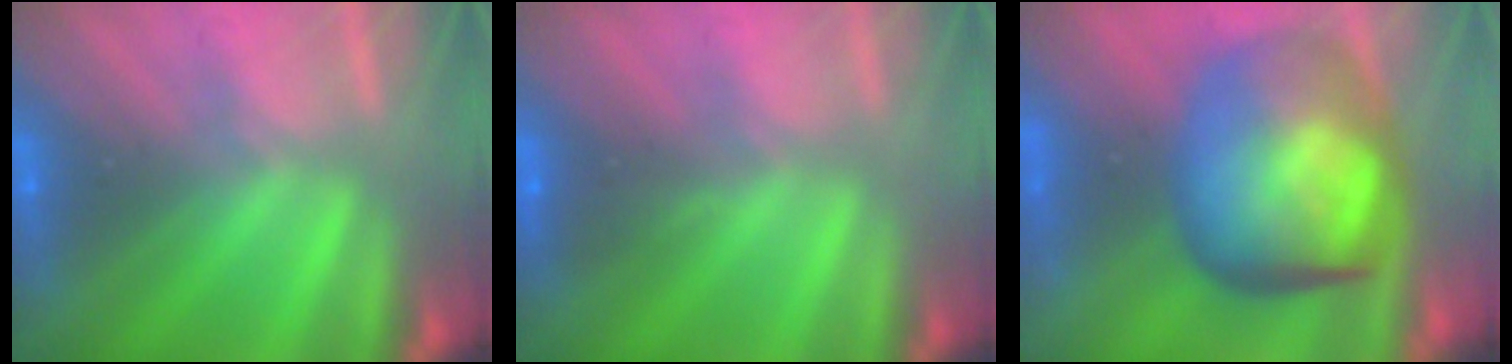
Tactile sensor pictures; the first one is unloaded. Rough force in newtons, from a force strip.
{"total": 2.9}
{"total": 7.5}